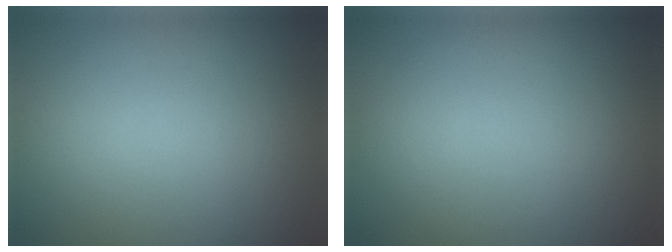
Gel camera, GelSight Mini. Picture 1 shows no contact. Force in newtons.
{"total": 0.0}